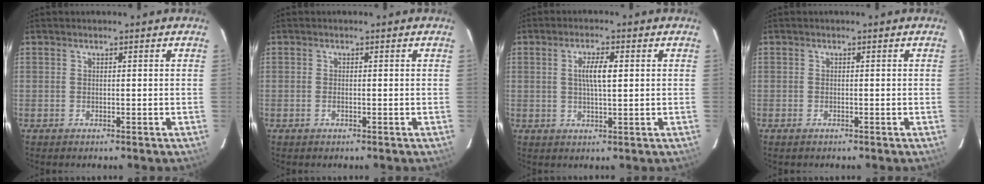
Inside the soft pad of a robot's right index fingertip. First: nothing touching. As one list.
[{"total": 0.7, "force": [-0.3, 0.3, 0.5], "torque": [-0.011, 0.001, -0.007]}, {"total": 4.6, "force": [0.9, 1.1, 4.4], "torque": [-0.080, 0.004, 0.016]}, {"total": 0.9, "force": [-0.7, 0.5, 0.3], "torque": [-0.007, -0.001, -0.014]}]